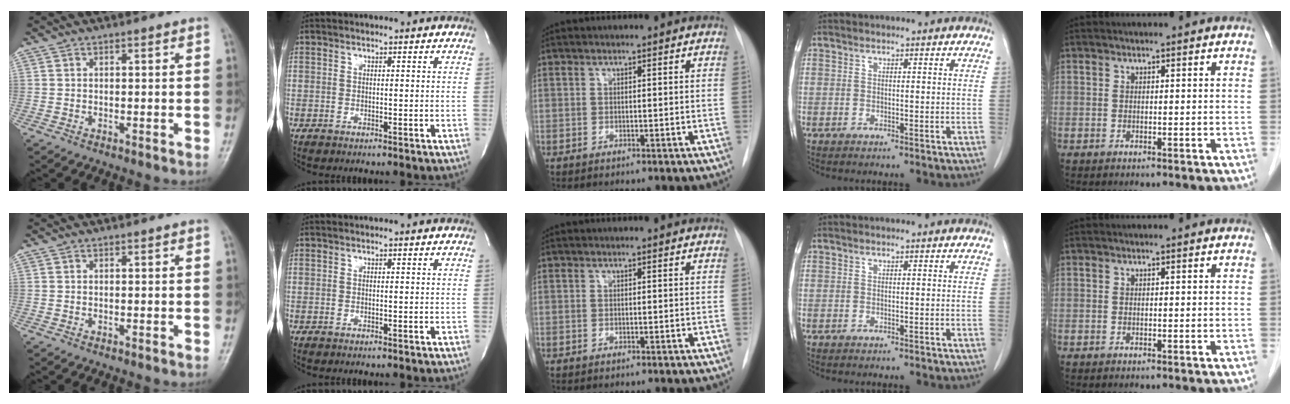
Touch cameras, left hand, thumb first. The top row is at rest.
{}